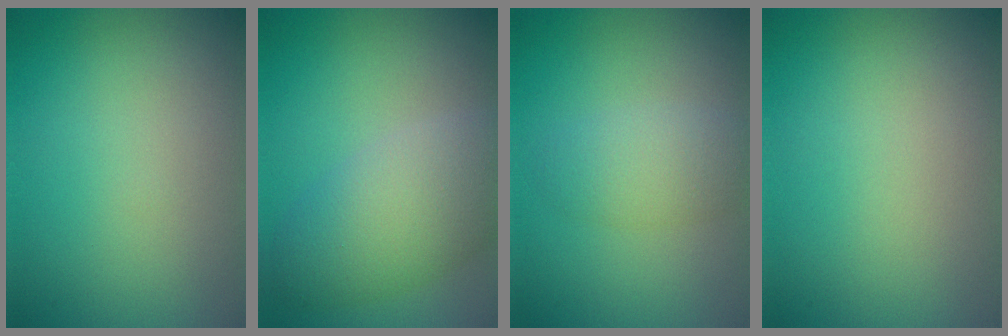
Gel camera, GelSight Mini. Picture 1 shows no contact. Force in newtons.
{"total": 6.1, "press": 6.0, "slide": 0.3}
{"total": 2.8, "press": 2.8, "slide": 0.2}
{"total": 0.0}